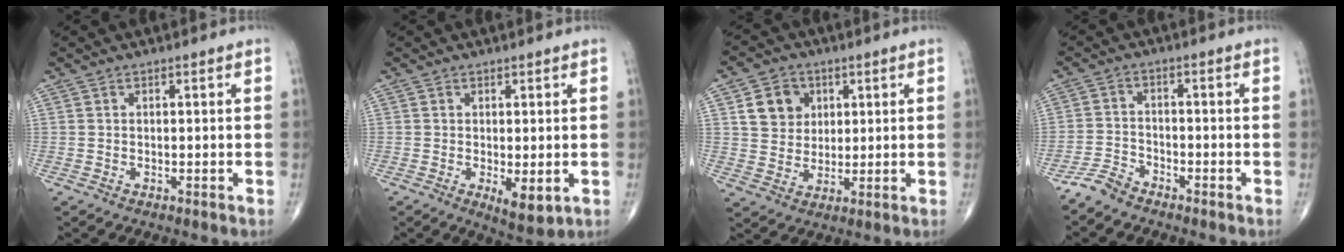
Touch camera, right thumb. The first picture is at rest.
{"total": 4.9, "force": [-1.0, 2.0, 4.4], "torque": [-0.062, -0.016, -0.007]}
{"total": 8.0, "force": [2.8, 6.9, 3.1], "torque": [-0.020, -0.009, 0.050]}
{"total": 3.8, "force": [-3.5, 1.2, 0.9], "torque": [-0.017, 0.008, -0.077]}